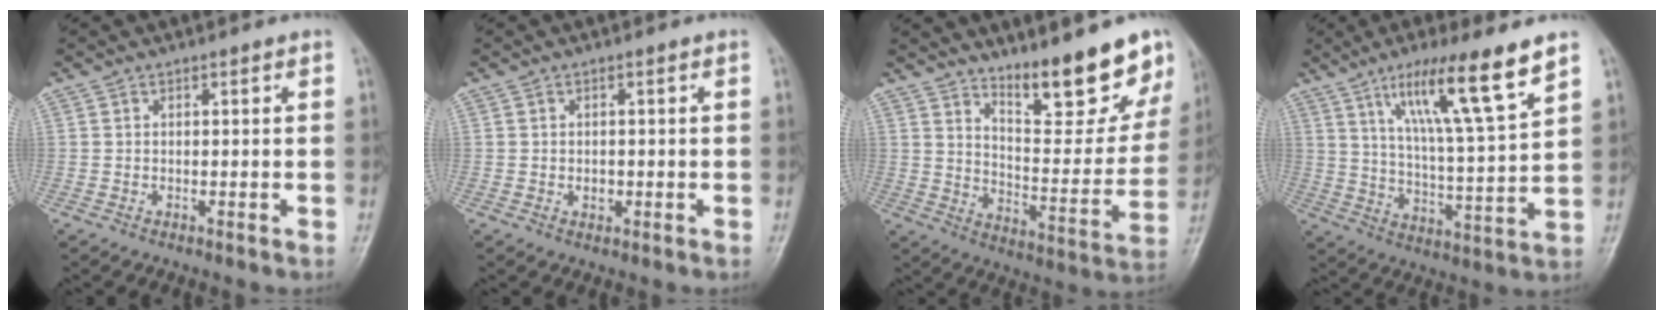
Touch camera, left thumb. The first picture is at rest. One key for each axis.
{"total": 1.5, "fx": -0.2, "fy": 1.1, "fz": 1.0, "tx": -0.010, "ty": 0.002, "tz": -0.002}
{"total": 16.5, "fx": 12.2, "fy": 4.4, "fz": 10.1, "tx": -0.096, "ty": -0.089, "tz": 0.193}
{"total": 15.7, "fx": 9.3, "fy": 1.2, "fz": 12.6, "tx": -0.212, "ty": -0.042, "tz": 0.164}